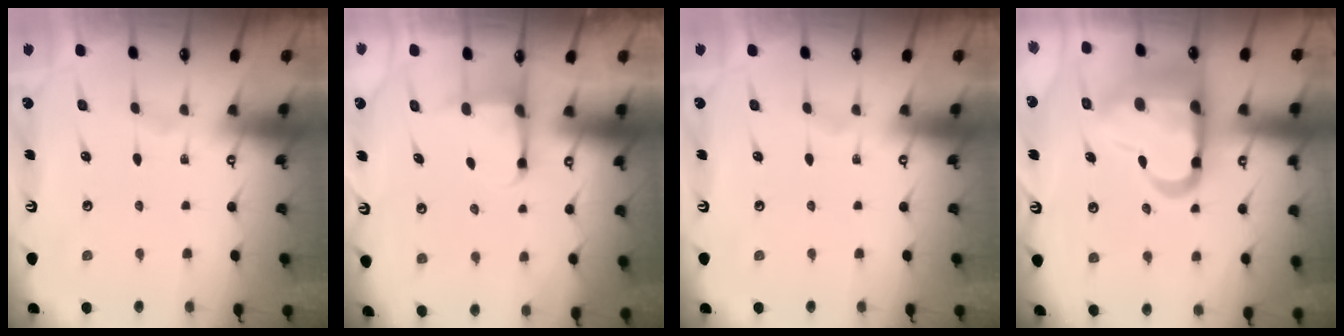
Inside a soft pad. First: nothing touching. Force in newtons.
{"total": 3.0, "press": 3.0, "slide": 0.8}
{"total": 0.0}
{"total": 20.4, "press": 20.3, "slide": 2.4}